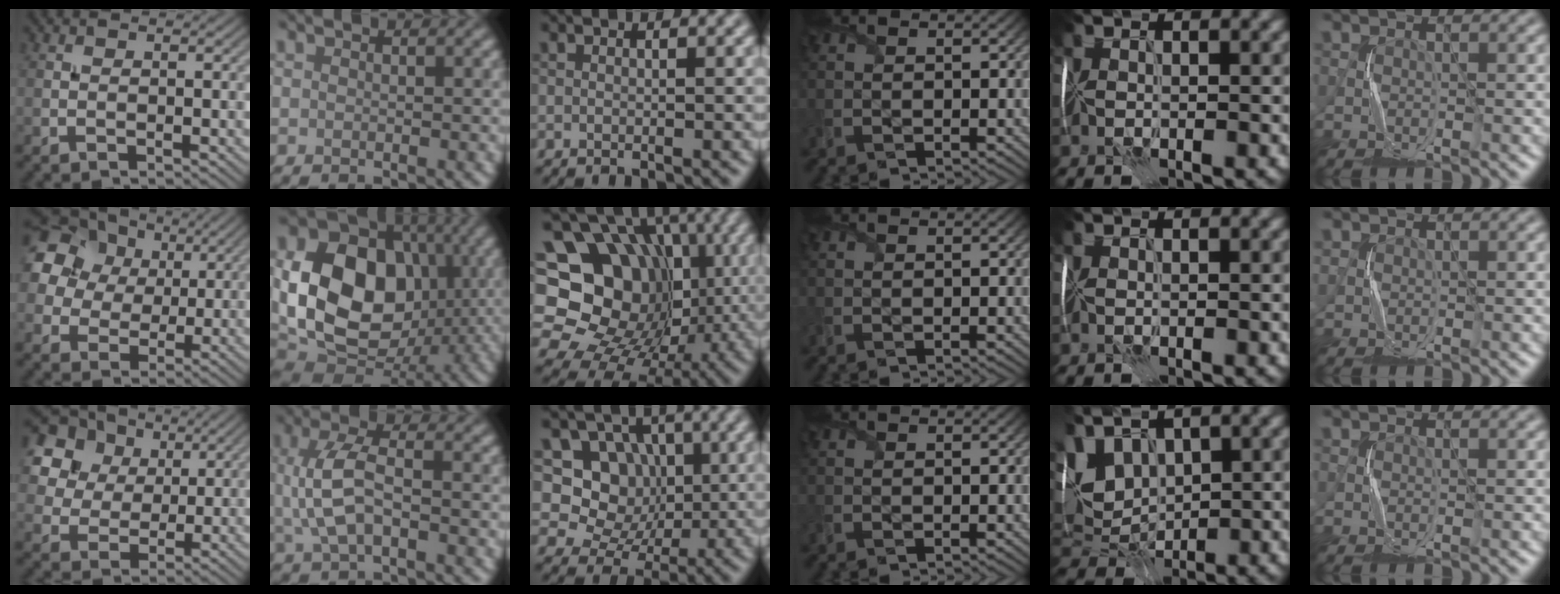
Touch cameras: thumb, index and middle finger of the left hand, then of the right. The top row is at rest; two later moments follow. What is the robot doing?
{"motion": "fold", "object": "shipping label"}